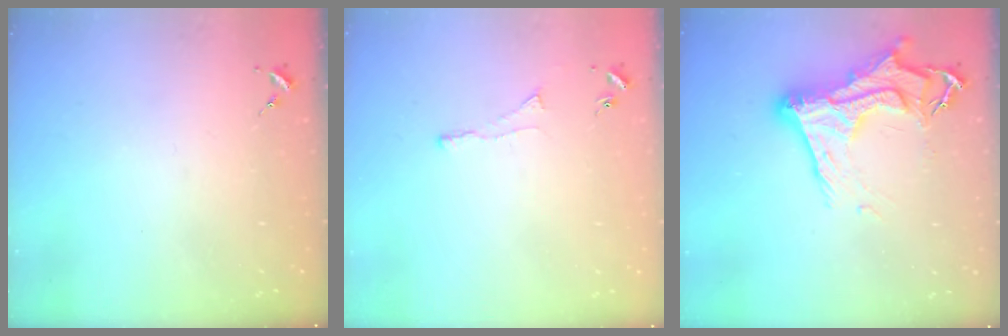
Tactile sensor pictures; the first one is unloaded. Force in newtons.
{"total": 2.9, "press": 2.8, "slide": 0.7}
{"total": 18.3, "press": 18.2, "slide": 1.5}